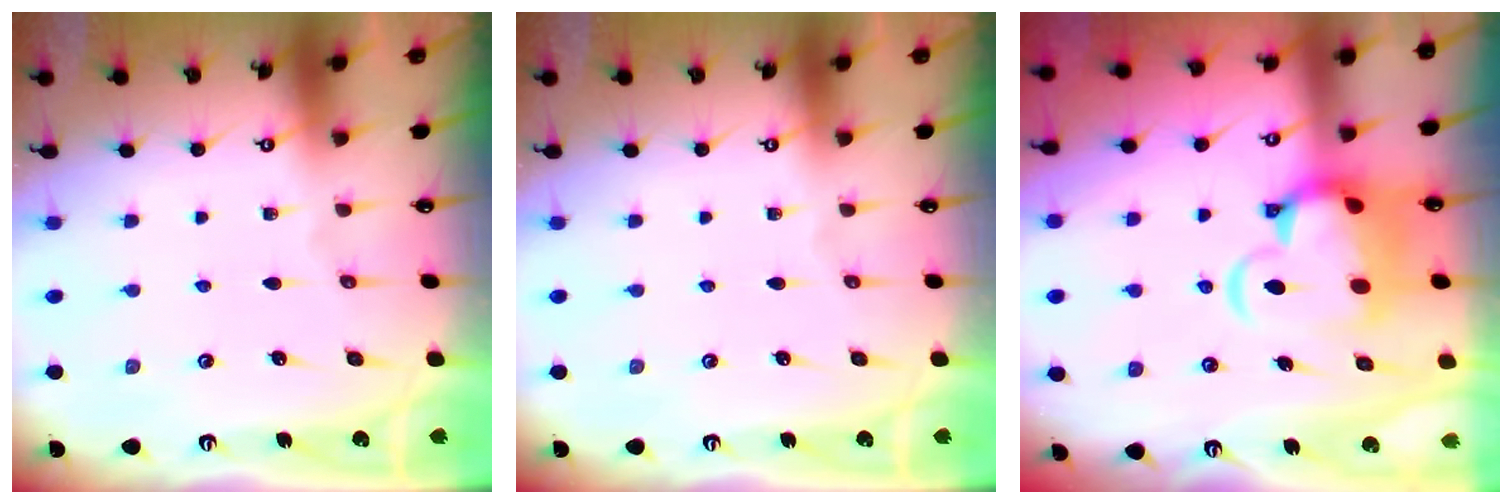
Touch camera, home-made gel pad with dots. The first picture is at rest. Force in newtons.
{"total": 0.0}
{"total": 8.0, "press": 7.7, "slide": 1.9}